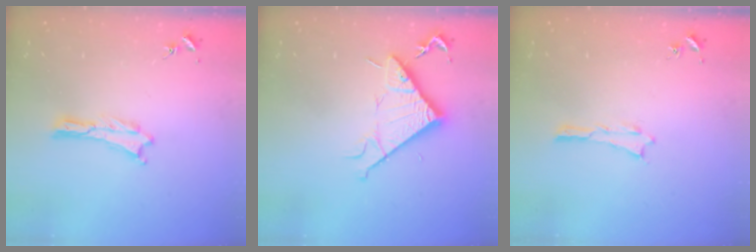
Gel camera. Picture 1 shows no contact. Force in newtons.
{"total": 8.3, "press": 8.3, "slide": 0.6}
{"total": 0.0}